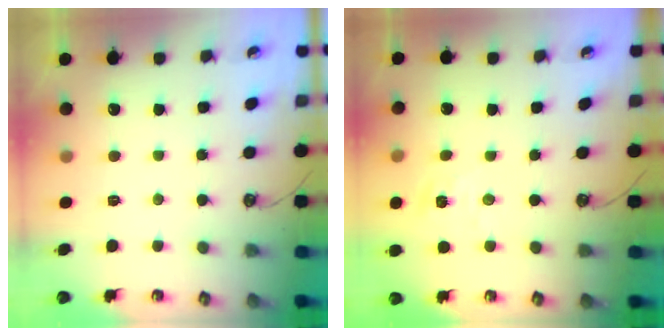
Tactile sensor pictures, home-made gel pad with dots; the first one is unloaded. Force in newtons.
{"total": 2.5, "press": 2.5, "slide": 0.2}